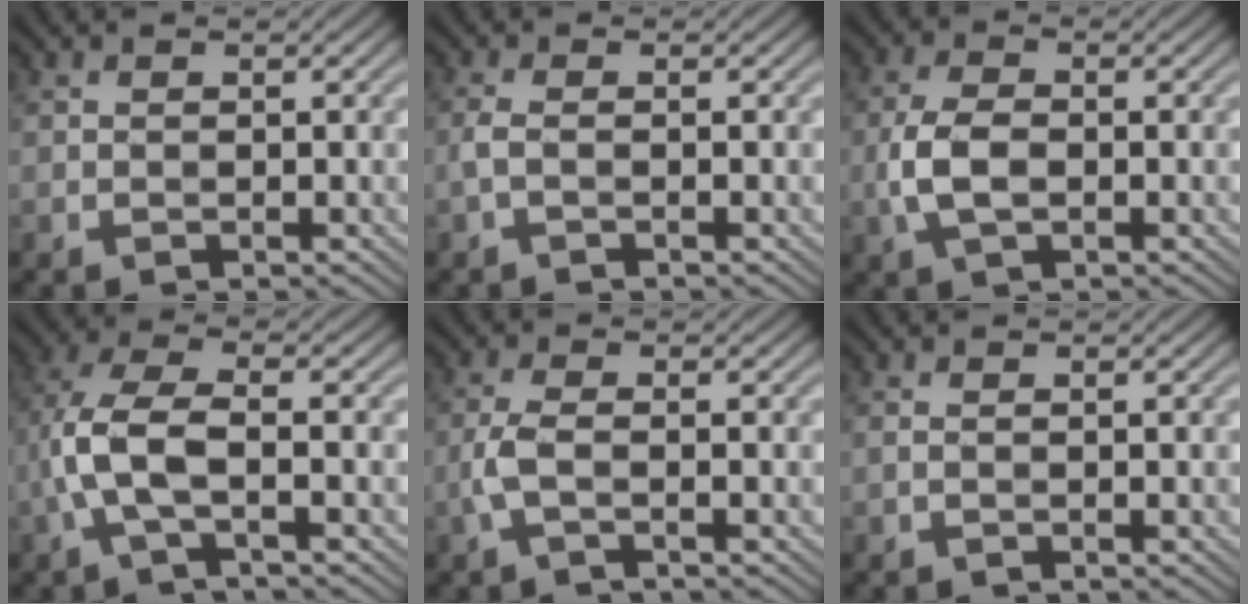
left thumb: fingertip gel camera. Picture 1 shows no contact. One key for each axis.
{"total": 1.7, "fx": -0.6, "fy": 0.4, "fz": 1.5, "tx": -0.037, "ty": 0.004, "tz": -0.018}
{"total": 5.1, "fx": -1.0, "fy": 2.7, "fz": 4.2, "tx": -0.103, "ty": 0.000, "tz": -0.023}
{"total": 7.1, "fx": -1.8, "fy": 2.5, "fz": 6.4, "tx": -0.154, "ty": 0.013, "tz": -0.045}
{"total": 3.2, "fx": -1.1, "fy": 1.0, "fz": 2.9, "tx": -0.074, "ty": 0.003, "tz": -0.031}
{"total": 0.7, "fx": -0.2, "fy": 0.1, "fz": 0.7, "tx": -0.017, "ty": 0.000, "tz": -0.006}